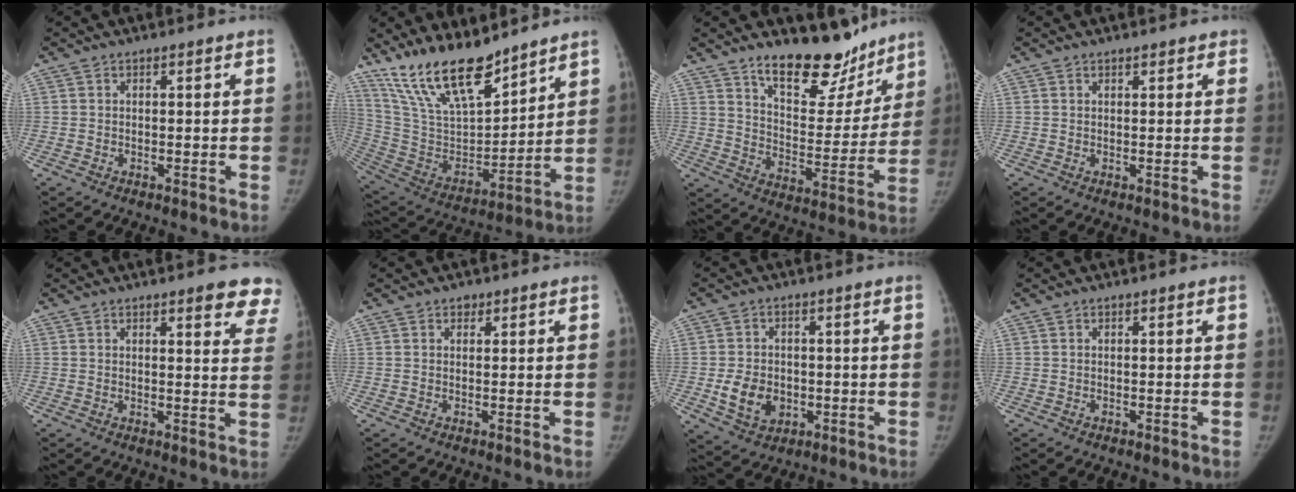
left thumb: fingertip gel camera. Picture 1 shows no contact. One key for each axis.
{"total": 18.9, "fx": 15.2, "fy": 5.9, "fz": 9.7, "tx": -0.139, "ty": -0.082, "tz": 0.291}
{"total": 17.4, "fx": 13.7, "fy": 7.3, "fz": 7.9, "tx": -0.051, "ty": -0.103, "tz": 0.212}
{"total": 1.0, "fx": 0.8, "fy": 0.5, "fz": 0.3, "tx": 0.003, "ty": -0.004, "tz": 0.007}
{"total": 8.4, "fx": 6.5, "fy": 2.5, "fz": 4.8, "tx": -0.023, "ty": -0.031, "tz": 0.059}
{"total": 1.0, "fx": 0.6, "fy": 0.8, "fz": 0.2, "tx": 0.005, "ty": -0.003, "tz": 0.007}
{"total": 7.5, "fx": -1.3, "fy": 6.0, "fz": 4.4, "tx": -0.054, "ty": 0.000, "tz": -0.011}
{"total": 0.0}